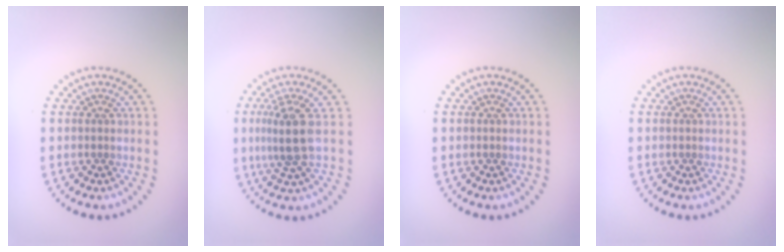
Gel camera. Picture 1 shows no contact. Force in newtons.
{"total": 3.6, "press": 3.2, "slide": 1.7}
{"total": 0.0}
{"total": 0.0}